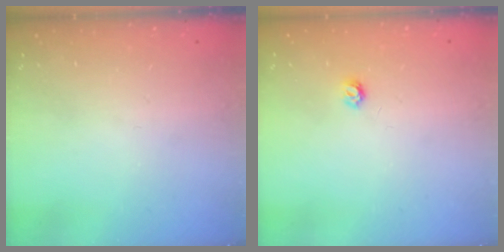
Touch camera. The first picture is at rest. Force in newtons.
{"total": 3.6, "press": 3.6, "slide": 0.3}